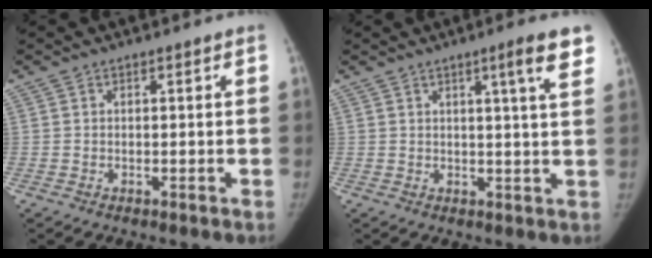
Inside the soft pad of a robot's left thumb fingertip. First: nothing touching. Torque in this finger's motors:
{"motor_torque": [-0.19, 0.25, 0.72, -0.23, 0.00]}